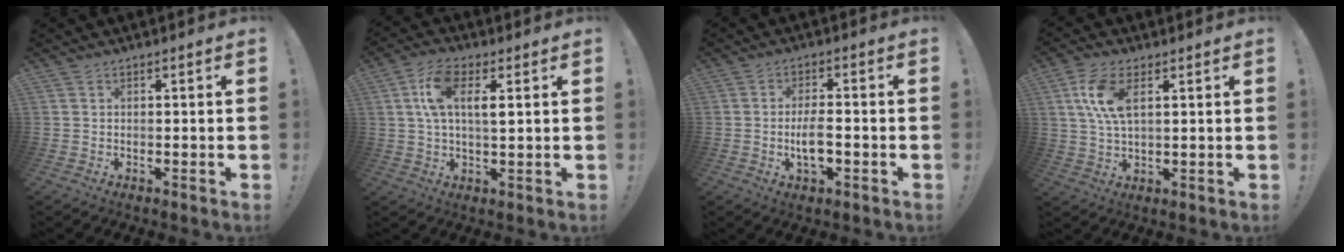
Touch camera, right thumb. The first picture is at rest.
{"total": 9.3, "force": [3.2, 3.6, 8.0], "torque": [-0.147, -0.004, 0.056]}
{"total": 6.8, "force": [-1.6, 2.8, 6.0], "torque": [-0.114, 0.001, -0.030]}
{"total": 9.5, "force": [3.0, 4.4, 7.9], "torque": [-0.165, -0.002, 0.052]}